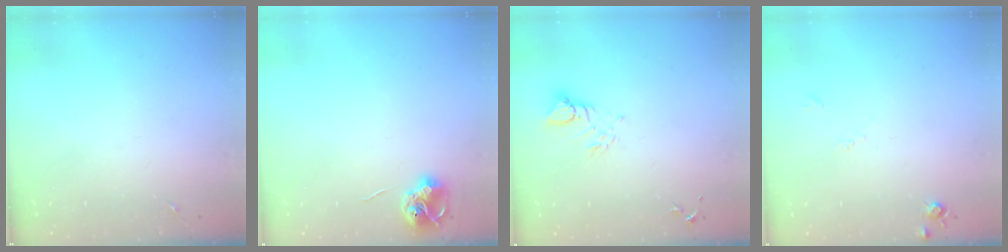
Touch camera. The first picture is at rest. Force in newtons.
{"total": 7.3, "press": 7.3, "slide": 0.6}
{"total": 4.8, "press": 4.8, "slide": 0.2}
{"total": 5.4, "press": 5.4, "slide": 0.6}